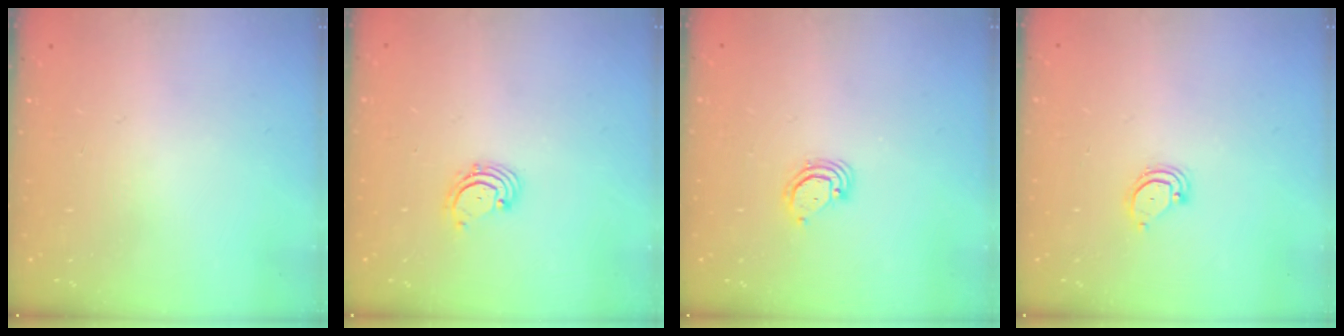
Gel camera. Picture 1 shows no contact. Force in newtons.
{"total": 1.8, "press": 1.7, "slide": 0.6}
{"total": 2.9, "press": 2.9, "slide": 0.2}
{"total": 3.6, "press": 3.5, "slide": 0.3}